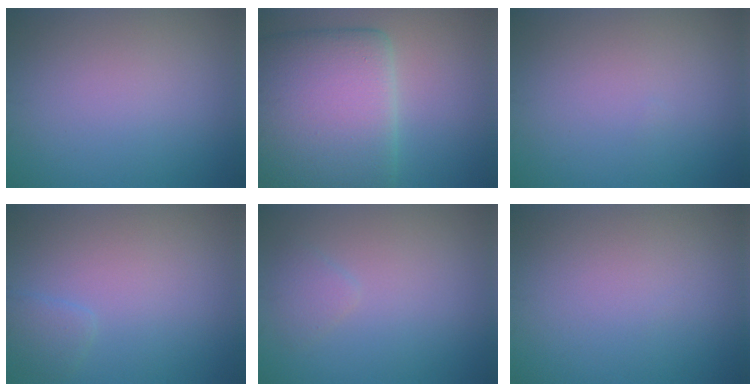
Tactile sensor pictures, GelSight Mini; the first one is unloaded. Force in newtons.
{"total": 14.5, "press": 14.5, "slide": 0.5}
{"total": 0.0}
{"total": 1.2, "press": 1.2, "slide": 0.1}
{"total": 1.2, "press": 1.2, "slide": 0.1}
{"total": 0.0}